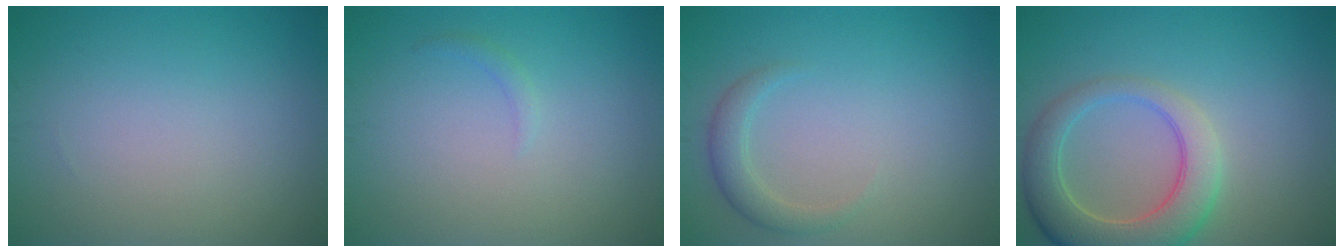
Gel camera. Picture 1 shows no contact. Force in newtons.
{"total": 0.7, "press": 0.7, "slide": 0.1}
{"total": 2.0, "press": 2.0, "slide": 0.2}
{"total": 6.4, "press": 6.3, "slide": 0.8}